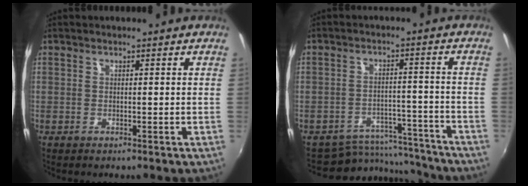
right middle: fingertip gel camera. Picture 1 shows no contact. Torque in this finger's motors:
{"motor_torque": [-0.56, -0.51, -0.18, -0.08]}